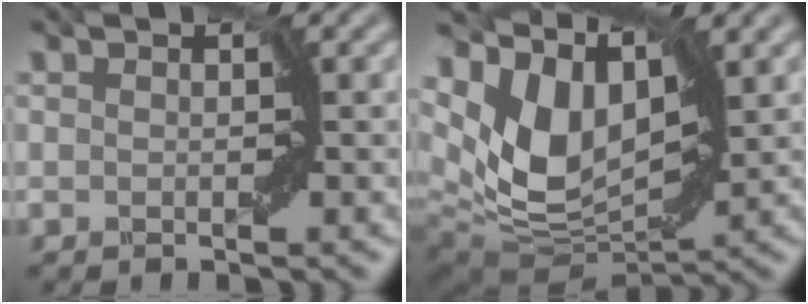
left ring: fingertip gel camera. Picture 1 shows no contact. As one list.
[{"total": 7.7, "force": [3.7, 4.6, 5.0], "torque": [-0.108, -0.012, 0.068]}]